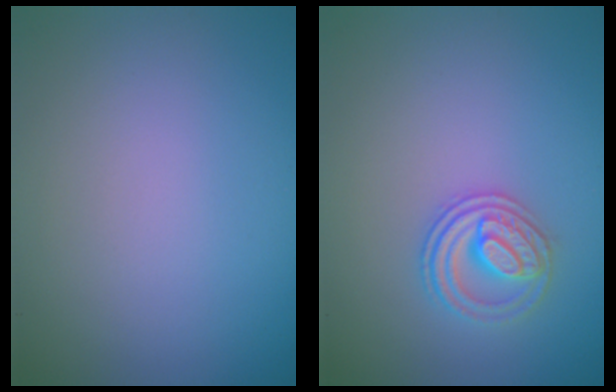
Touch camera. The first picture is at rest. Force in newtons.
{"total": 2.8, "press": 2.6, "slide": 1.1}